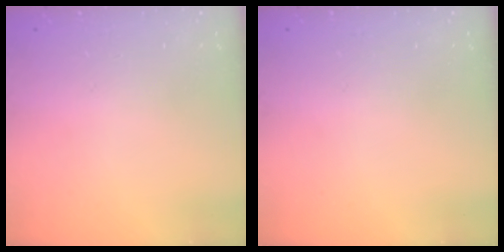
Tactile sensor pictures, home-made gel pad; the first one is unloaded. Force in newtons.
{"total": 0.0}